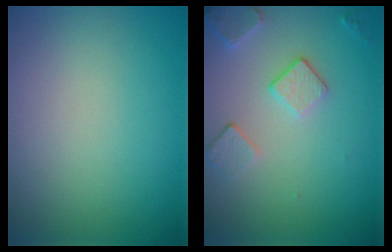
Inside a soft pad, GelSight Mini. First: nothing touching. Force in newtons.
{"total": 2.6, "press": 2.5, "slide": 0.8}